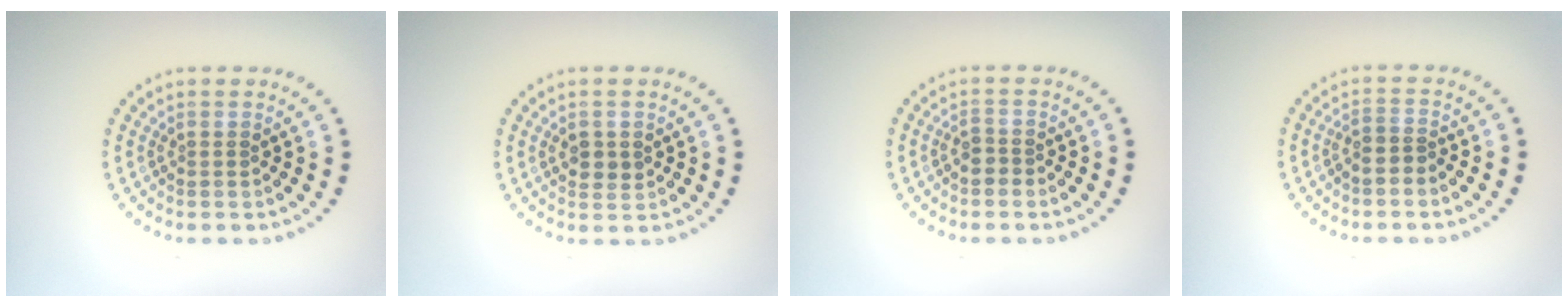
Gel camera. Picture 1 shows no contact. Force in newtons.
{"total": 1.7, "press": 1.7, "slide": 0.3}
{"total": 1.1, "press": 0.9, "slide": 0.6}
{"total": 1.6, "press": 1.4, "slide": 0.8}